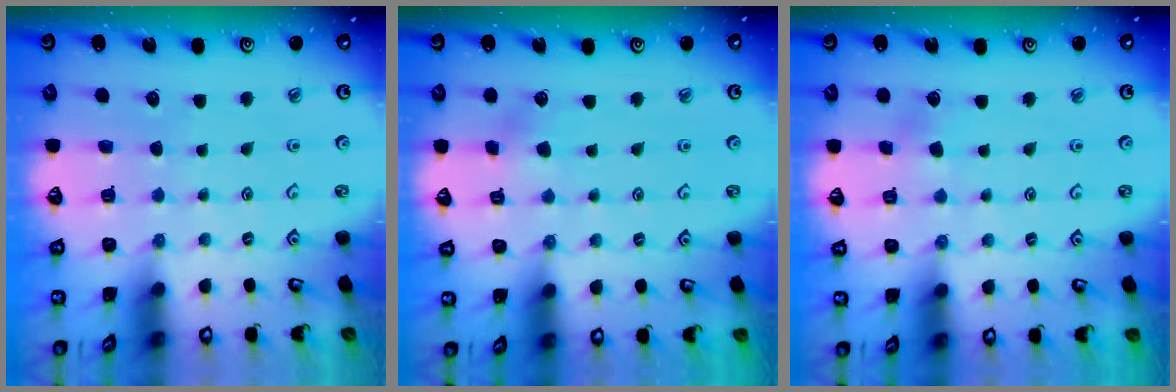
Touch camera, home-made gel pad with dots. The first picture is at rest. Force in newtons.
{"total": 3.4, "press": 3.4, "slide": 0.3}
{"total": 2.1, "press": 2.1, "slide": 0.3}